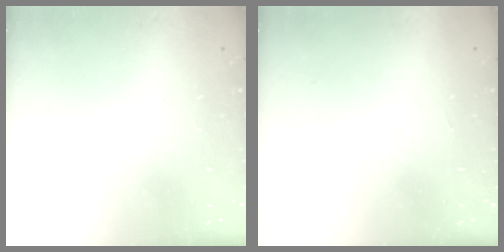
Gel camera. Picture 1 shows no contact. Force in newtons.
{"total": 1.7, "press": 1.7, "slide": 0.1}